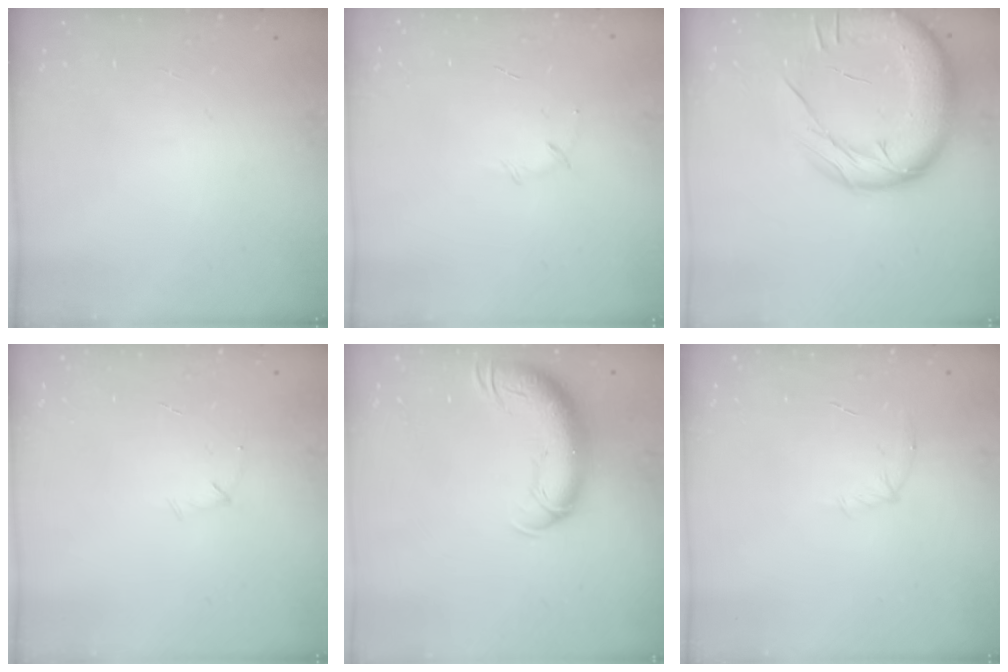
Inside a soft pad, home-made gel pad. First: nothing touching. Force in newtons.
{"total": 5.0, "press": 4.8, "slide": 1.3}
{"total": 21.8, "press": 21.6, "slide": 2.8}
{"total": 3.9, "press": 3.8, "slide": 1.1}
{"total": 14.0, "press": 13.6, "slide": 3.4}
{"total": 5.0, "press": 4.9, "slide": 1.3}